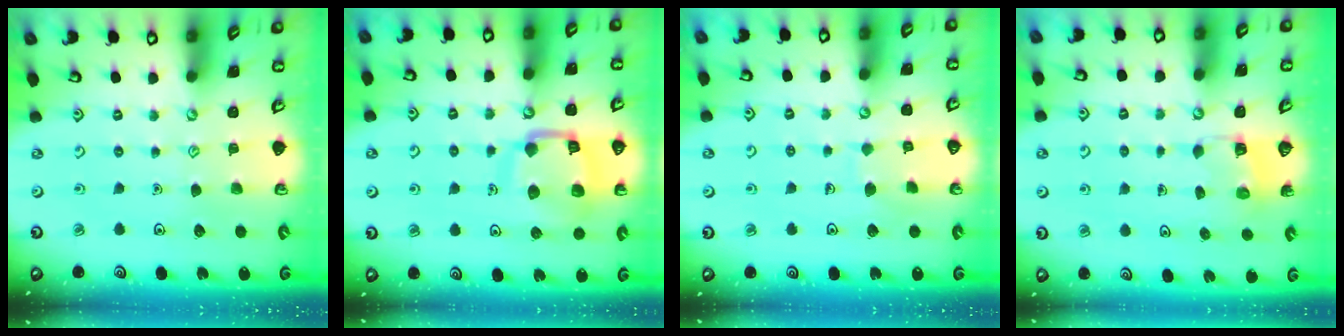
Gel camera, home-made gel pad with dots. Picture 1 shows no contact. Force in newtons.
{"total": 15.5, "press": 15.4, "slide": 1.6}
{"total": 6.4, "press": 6.4, "slide": 0.3}
{"total": 2.9, "press": 2.9, "slide": 0.2}